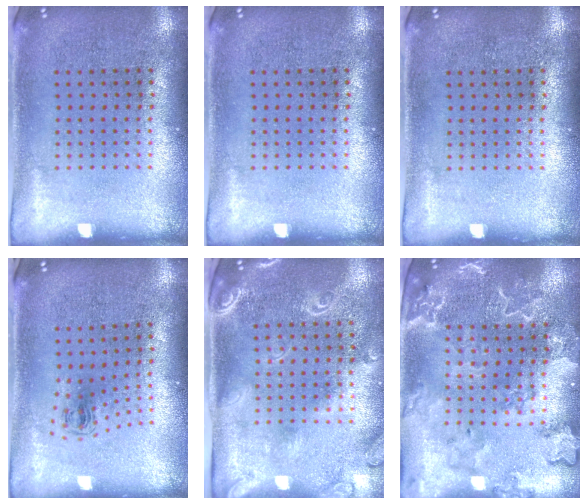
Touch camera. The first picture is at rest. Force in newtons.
{"total": 0.0}
{"total": 0.0}
{"total": 0.7, "press": 0.4, "slide": 0.6}
{"total": 2.4, "press": 1.9, "slide": 1.4}
{"total": 2.6, "press": 2.5, "slide": 0.9}